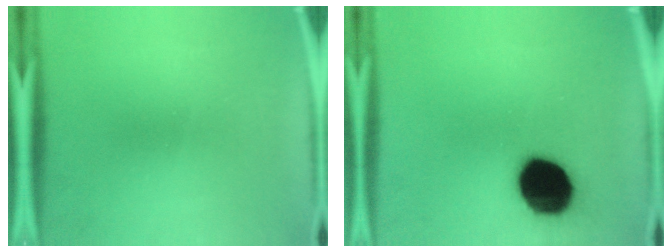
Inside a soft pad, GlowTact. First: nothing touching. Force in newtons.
{"total": 18.7}